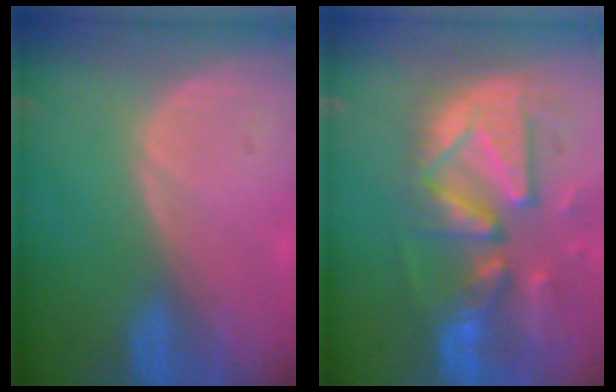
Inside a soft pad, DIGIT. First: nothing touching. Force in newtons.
{"total": 13.3, "press": 11.4, "slide": 6.7}